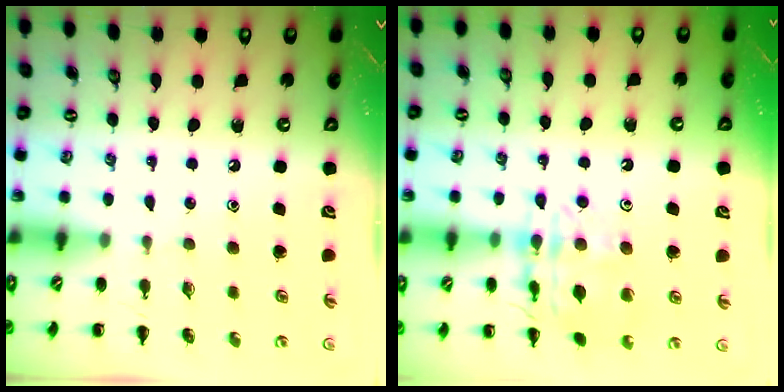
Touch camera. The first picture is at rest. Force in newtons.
{"total": 13.8, "press": 13.8, "slide": 1.2}